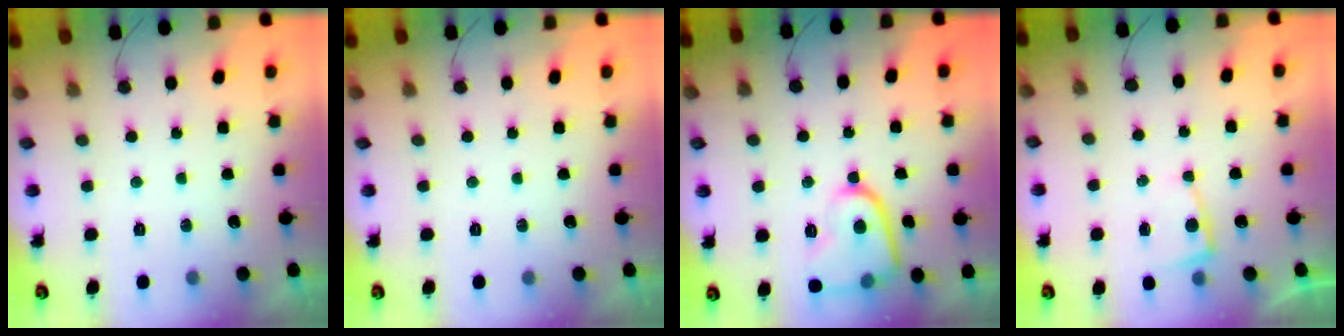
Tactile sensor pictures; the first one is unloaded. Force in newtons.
{"total": 0.0}
{"total": 12.0, "press": 12.0, "slide": 0.6}
{"total": 5.2, "press": 5.2, "slide": 0.5}